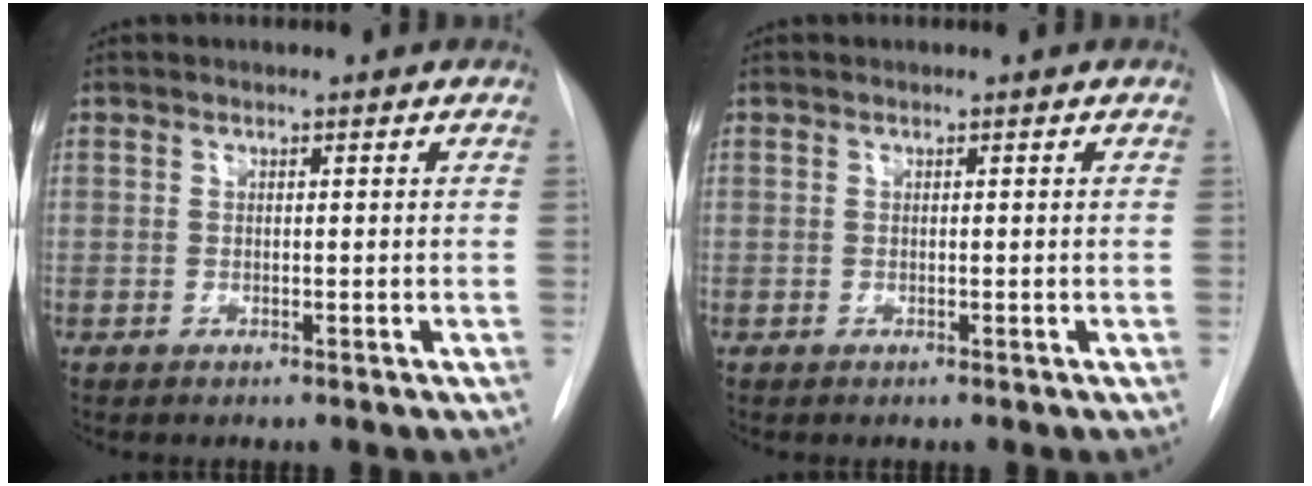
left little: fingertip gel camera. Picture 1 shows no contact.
{"total": 0.0}